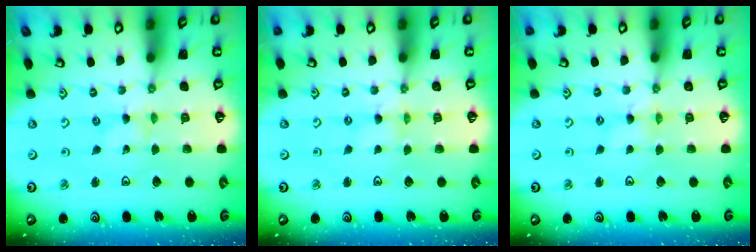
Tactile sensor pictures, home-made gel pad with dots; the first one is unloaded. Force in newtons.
{"total": 0.0}
{"total": 0.8, "press": 0.7, "slide": 0.2}